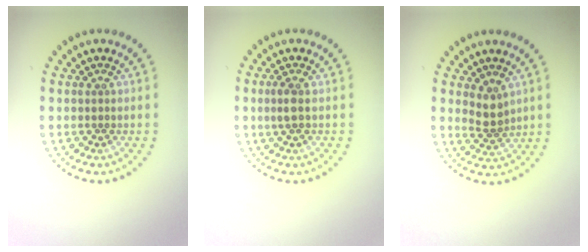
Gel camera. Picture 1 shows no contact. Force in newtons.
{"total": 1.2, "press": 1.1, "slide": 0.4}
{"total": 2.1, "press": 1.7, "slide": 1.2}